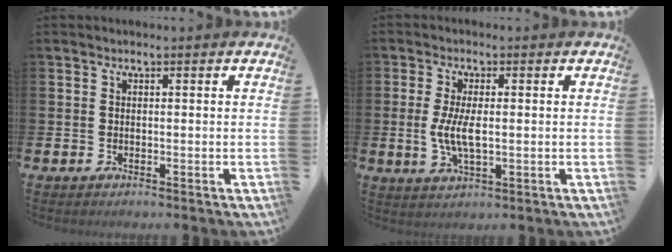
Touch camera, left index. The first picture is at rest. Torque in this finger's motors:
{"motor_torque": [0.36, -0.02, 0.23, 0.21]}